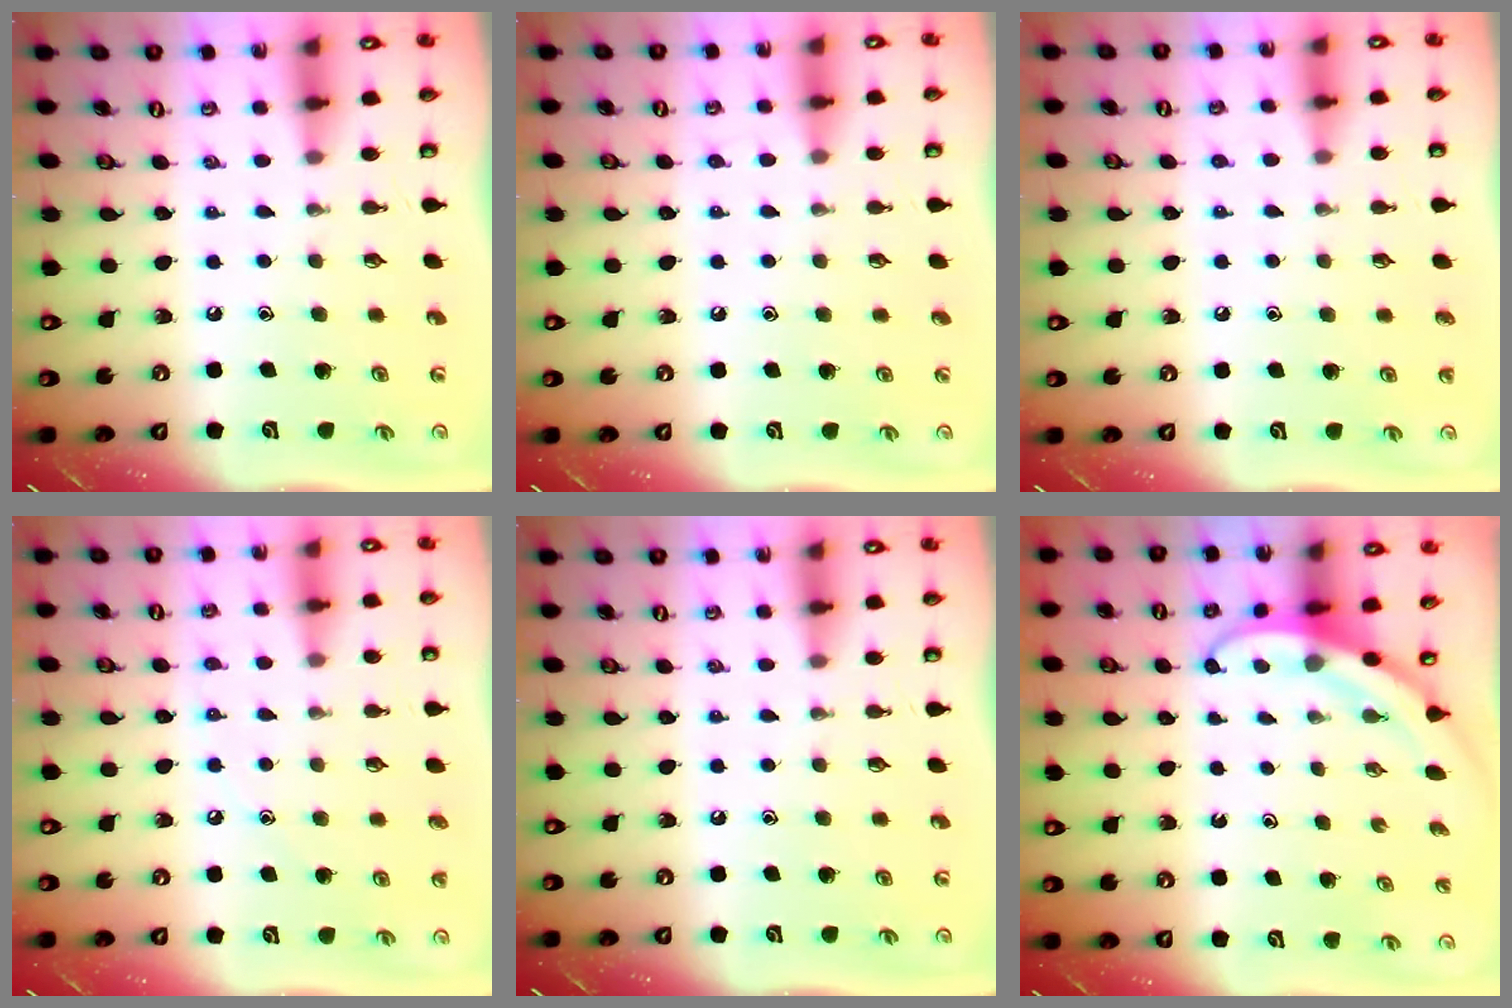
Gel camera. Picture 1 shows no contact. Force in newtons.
{"total": 3.4, "press": 3.4, "slide": 0.4}
{"total": 2.9, "press": 2.9, "slide": 0.4}
{"total": 3.9, "press": 3.9, "slide": 0.4}
{"total": 0.0}
{"total": 3.6, "press": 3.6, "slide": 0.4}